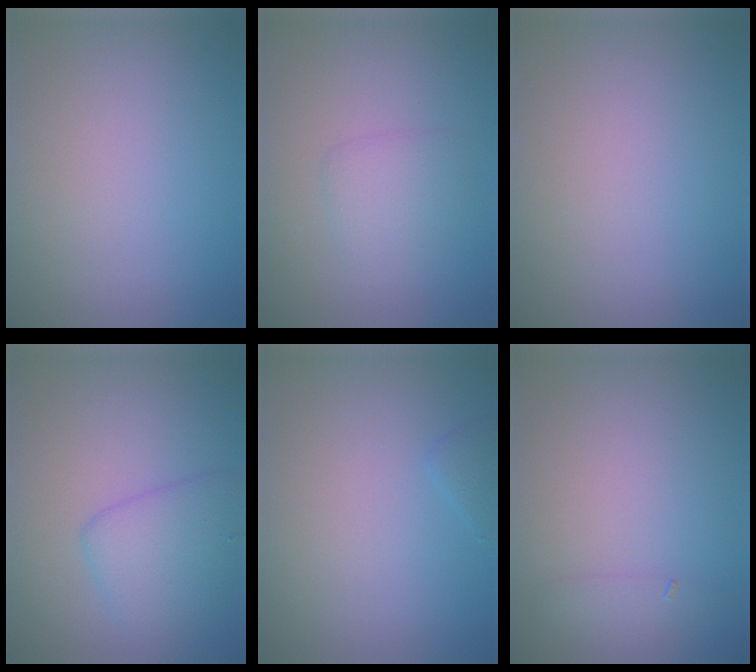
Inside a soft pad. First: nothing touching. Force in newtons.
{"total": 1.9, "press": 1.9, "slide": 0.0}
{"total": 0.0}
{"total": 3.5, "press": 3.5, "slide": 0.1}
{"total": 0.9, "press": 0.9, "slide": 0.1}
{"total": 1.3, "press": 1.3, "slide": 0.0}